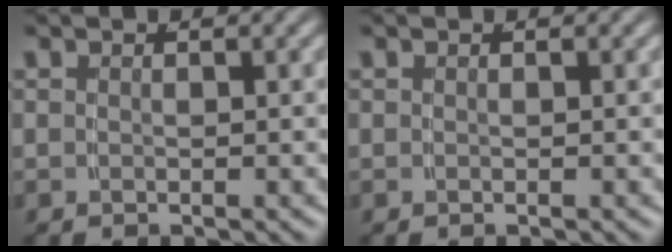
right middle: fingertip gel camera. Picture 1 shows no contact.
{"total": 0.0}